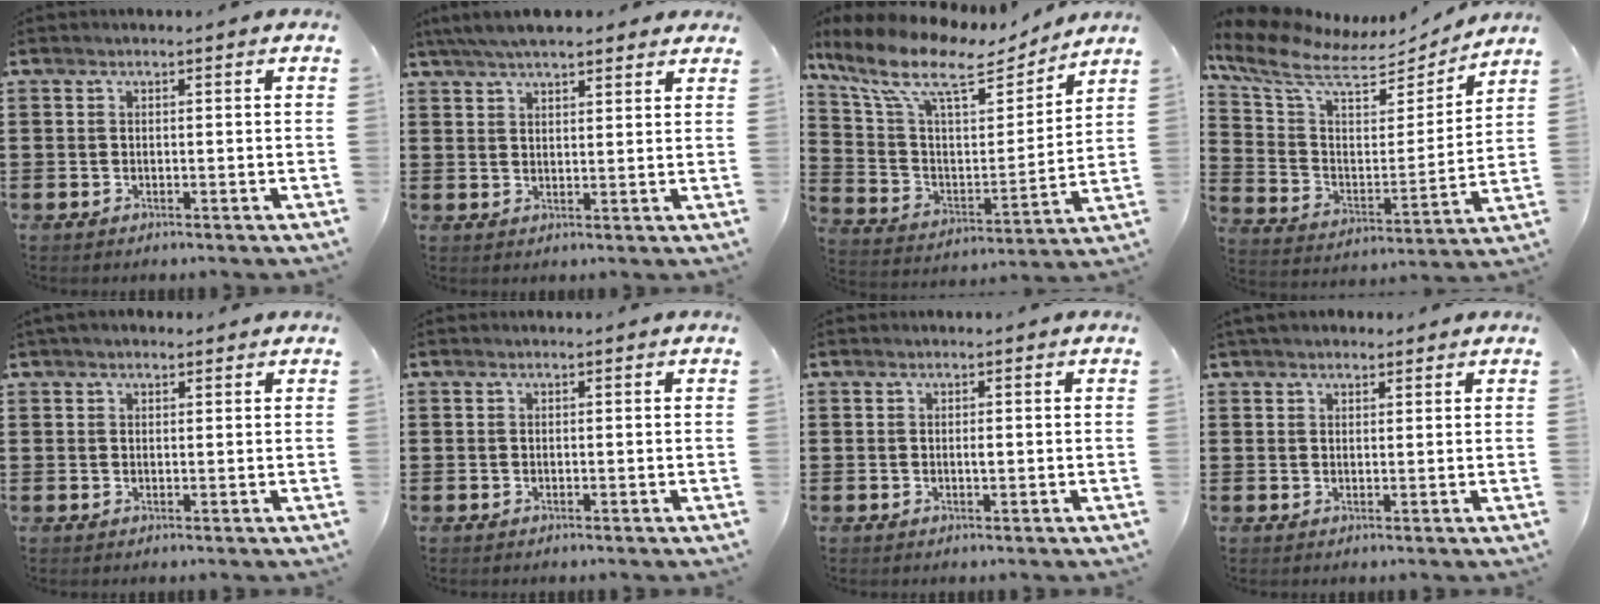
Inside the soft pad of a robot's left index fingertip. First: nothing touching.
{"total": 5.5, "force": [4.7, 0.9, 2.6], "torque": [-0.062, -0.003, 0.087]}
{"total": 12.7, "force": [9.0, 4.2, 7.9], "torque": [-0.188, -0.041, 0.153]}
{"total": 9.4, "force": [7.9, 2.3, 4.5], "torque": [-0.127, -0.057, 0.134]}
{"total": 1.4, "force": [1.1, 0.6, 0.6], "torque": [-0.014, 0.004, 0.020]}
{"total": 0.0}
{"total": 0.8, "force": [0.0, 0.2, 0.7], "torque": [-0.016, -0.002, 0.000]}
{"total": 2.0, "force": [1.7, 0.8, 0.5], "torque": [-0.014, 0.007, 0.033]}